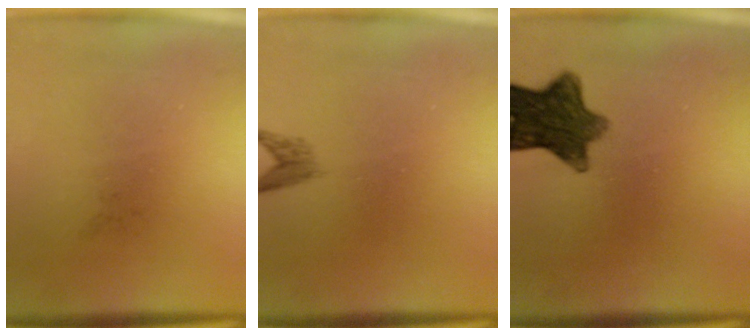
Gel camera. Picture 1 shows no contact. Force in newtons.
{"total": 1.4}
{"total": 10.2}